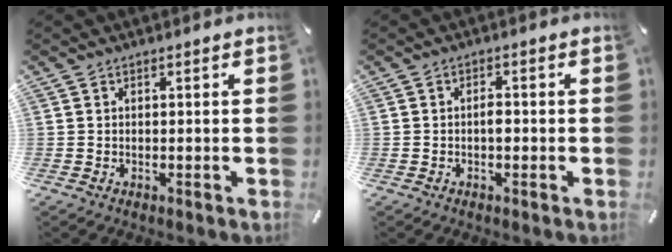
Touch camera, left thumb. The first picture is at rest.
{"total": 2.1, "force": [-0.5, 1.1, 1.7], "torque": [-0.034, 0.004, -0.010]}